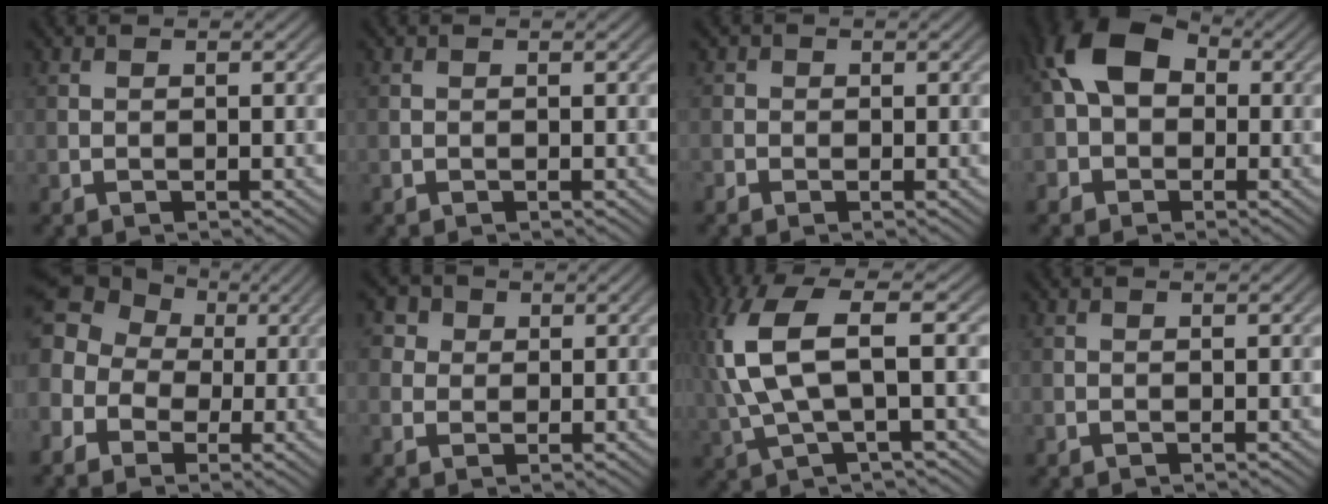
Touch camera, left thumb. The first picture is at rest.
{"total": 0.0}
{"total": 1.5, "force": [-0.3, 1.4, 0.1], "torque": [0.003, 0.001, -0.011]}
{"total": 8.9, "force": [0.1, 6.7, 5.9], "torque": [-0.134, 0.014, -0.017]}
{"total": 10.3, "force": [0.3, 8.7, 5.5], "torque": [-0.136, 0.012, -0.023]}
{"total": 3.7, "force": [1.7, 3.0, 1.2], "torque": [-0.049, 0.000, 0.026]}
{"total": 10.0, "force": [1.6, 3.3, 9.3], "torque": [-0.225, 0.017, 0.027]}
{"total": 0.0}